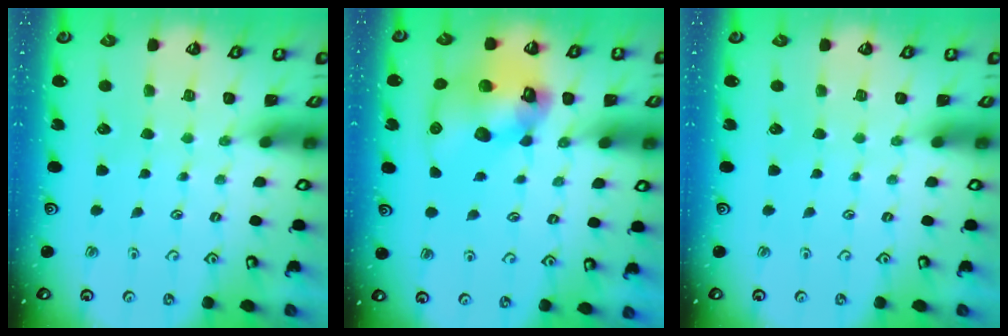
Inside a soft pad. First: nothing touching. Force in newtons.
{"total": 15.7, "press": 15.5, "slide": 2.4}
{"total": 0.0}